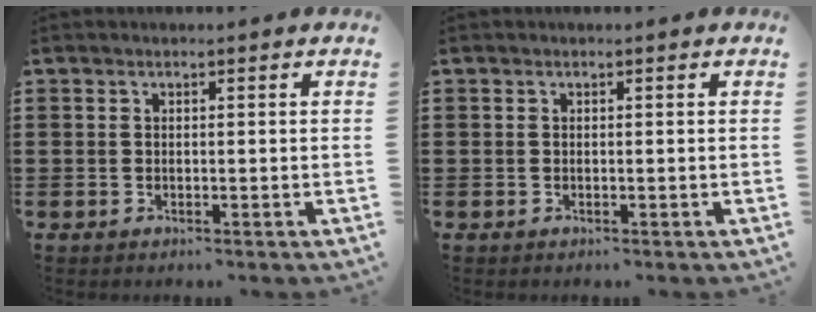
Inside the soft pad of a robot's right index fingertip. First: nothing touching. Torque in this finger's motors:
{"motor_torque": [0.92, 1.21, 0.00, 0.00]}